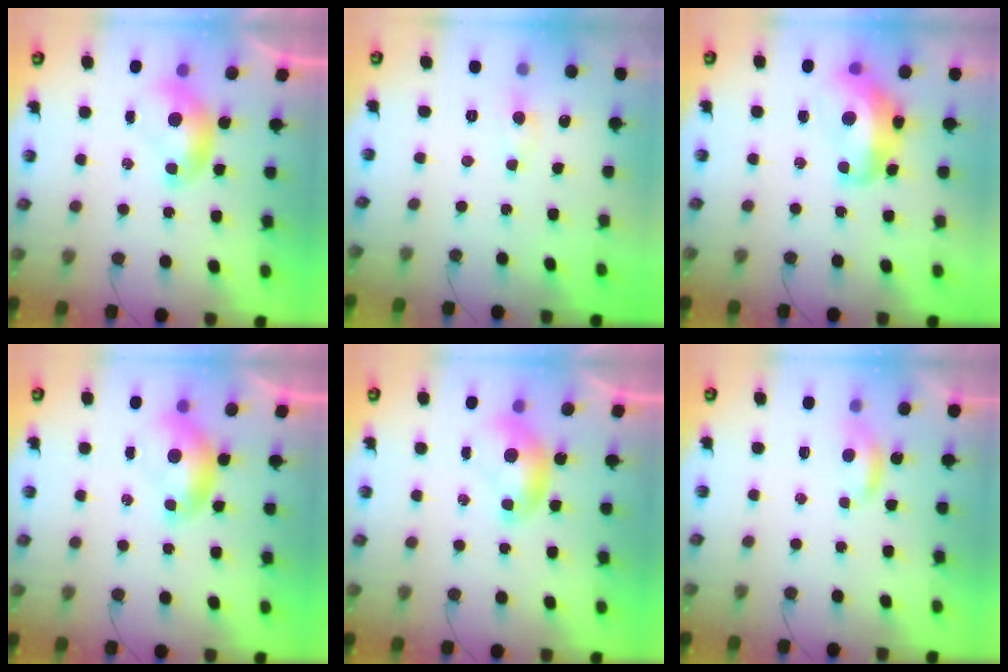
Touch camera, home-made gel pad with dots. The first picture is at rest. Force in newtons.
{"total": 1.0, "press": 0.7, "slide": 0.7}
{"total": 8.7, "press": 8.5, "slide": 2.0}
{"total": 0.0}
{"total": 0.0}
{"total": 2.0, "press": 2.0, "slide": 0.4}